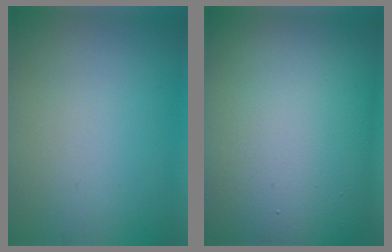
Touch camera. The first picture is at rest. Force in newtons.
{"total": 20.3, "press": 20.3, "slide": 1.1}